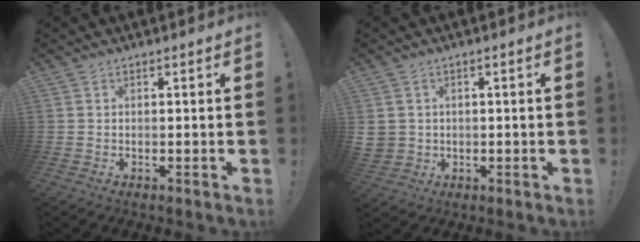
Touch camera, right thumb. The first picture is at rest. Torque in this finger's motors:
{"motor_torque": [0.17, 0.20, 0.37, -0.02, 0.00]}